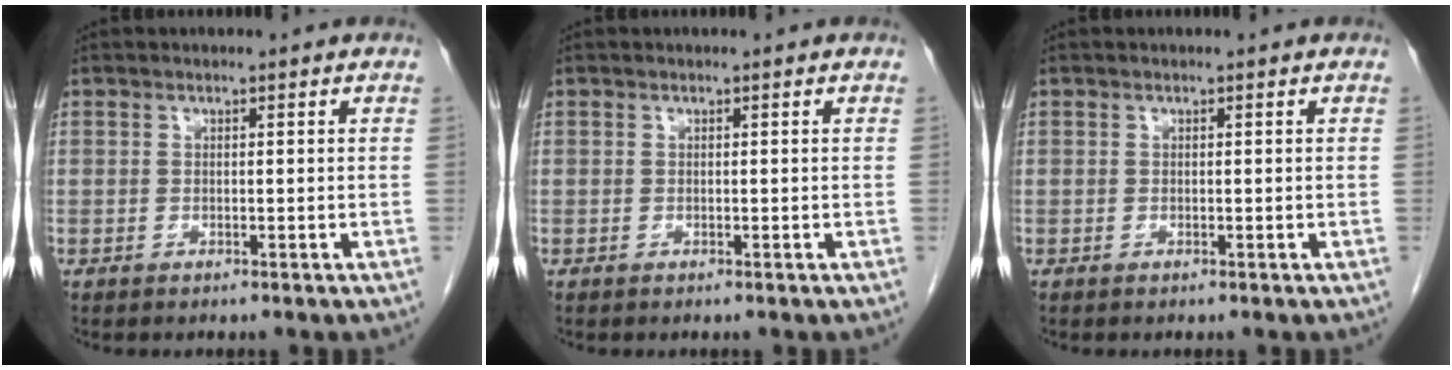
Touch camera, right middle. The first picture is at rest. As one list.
[{"total": 0.0}, {"total": 0.0}]